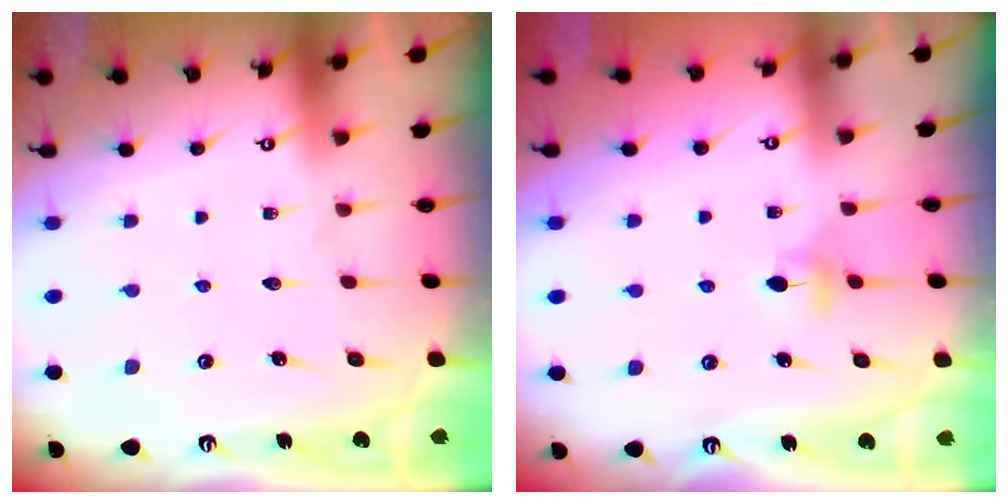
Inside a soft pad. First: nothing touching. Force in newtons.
{"total": 4.0, "press": 3.9, "slide": 0.8}